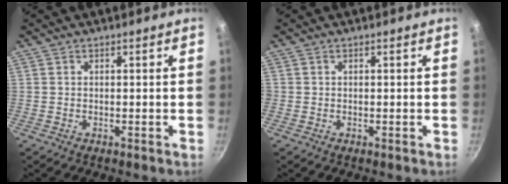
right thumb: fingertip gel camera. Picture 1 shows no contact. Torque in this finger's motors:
{"motor_torque": [1.68, 1.70, 0.41, -0.02, 0.54]}